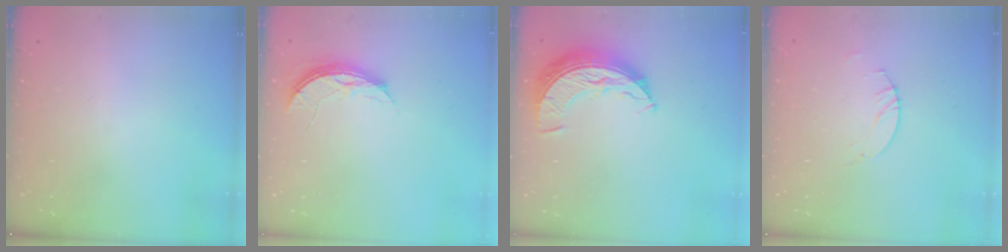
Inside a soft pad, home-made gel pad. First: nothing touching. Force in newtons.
{"total": 5.6, "press": 5.6, "slide": 0.5}
{"total": 10.5, "press": 10.5, "slide": 0.5}
{"total": 2.0, "press": 2.0, "slide": 0.2}